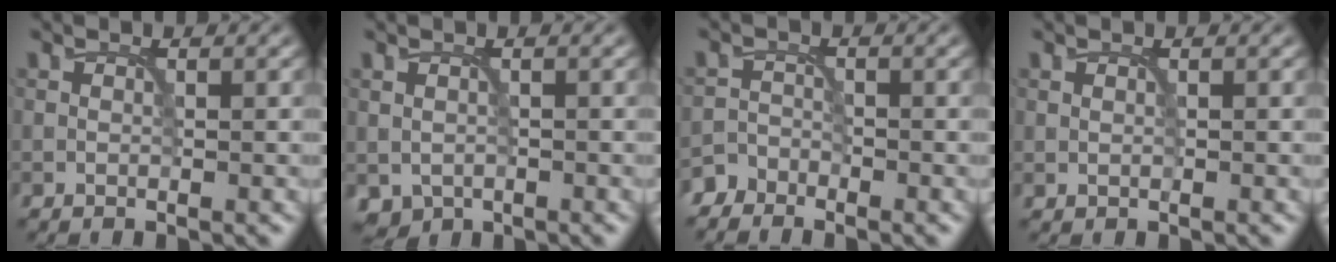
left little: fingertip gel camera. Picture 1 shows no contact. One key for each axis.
{"total": 0.9, "fx": -0.3, "fy": 0.8, "fz": 0.3, "tx": -0.007, "ty": -0.007, "tz": -0.004}
{"total": 2.7, "fx": -2.5, "fy": 1.0, "fz": -0.1, "tx": 0.001, "ty": 0.001, "tz": -0.050}
{"total": 0.0}